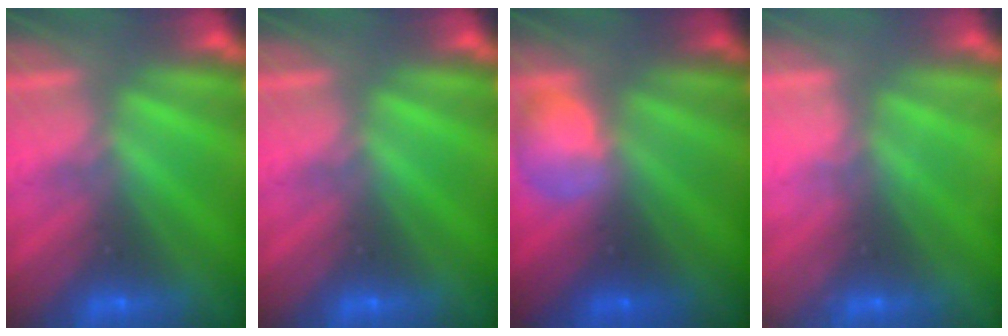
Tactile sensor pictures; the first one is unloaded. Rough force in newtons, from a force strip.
{"total": 0.0}
{"total": 2.4}
{"total": 2.3}